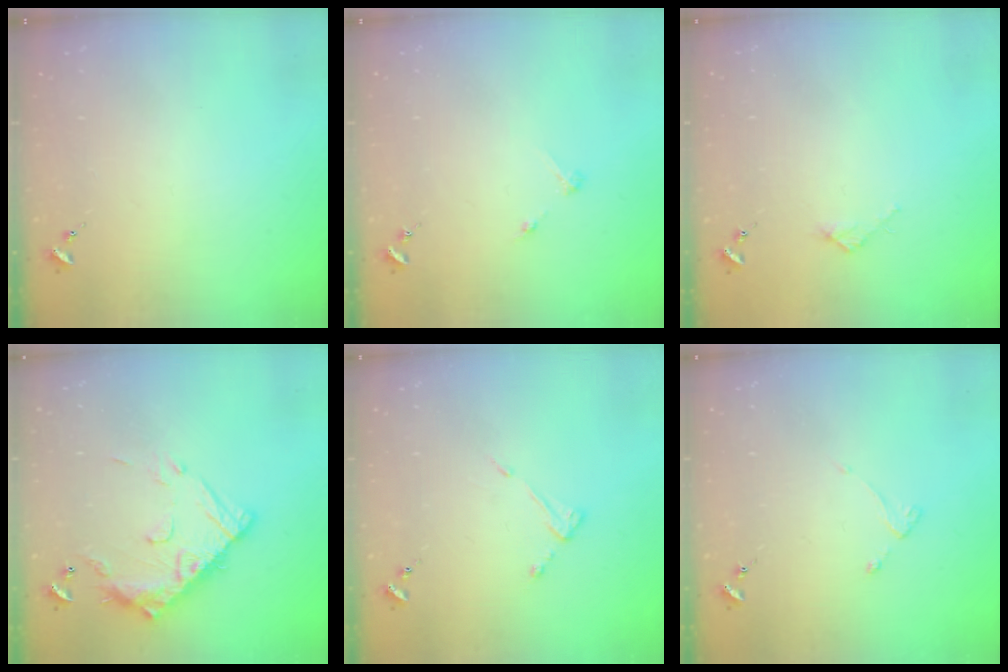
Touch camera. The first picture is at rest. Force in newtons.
{"total": 2.8, "press": 2.8, "slide": 0.3}
{"total": 2.7, "press": 2.7, "slide": 0.3}
{"total": 15.4, "press": 15.4, "slide": 1.4}
{"total": 4.4, "press": 4.4, "slide": 0.4}
{"total": 2.7, "press": 2.6, "slide": 0.5}